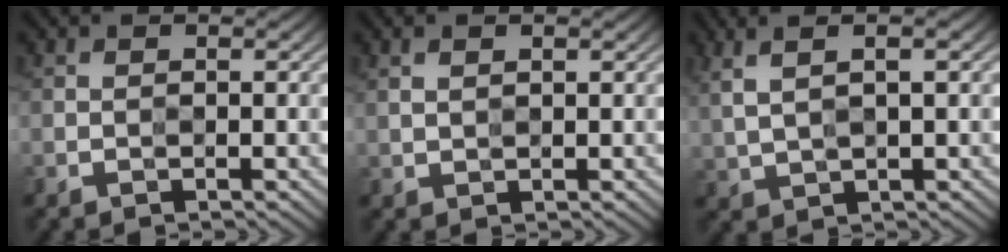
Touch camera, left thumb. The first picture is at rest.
{"total": 1.5, "force": [0.9, 0.5, 1.2], "torque": [-0.027, 0.000, 0.021]}
{"total": 5.4, "force": [2.5, 1.5, 4.6], "torque": [-0.091, 0.010, 0.041]}